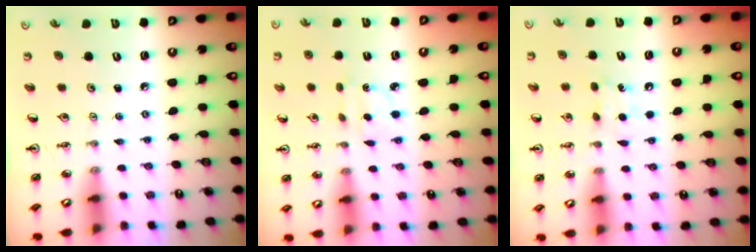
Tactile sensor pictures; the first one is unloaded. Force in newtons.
{"total": 3.0, "press": 3.0, "slide": 0.5}
{"total": 5.9, "press": 5.9, "slide": 0.7}